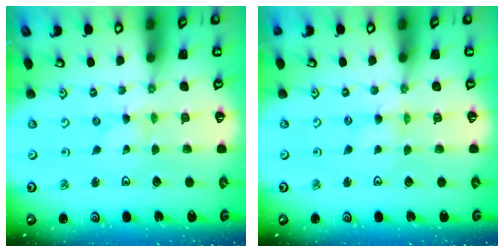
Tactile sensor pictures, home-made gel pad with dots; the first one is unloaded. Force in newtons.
{"total": 0.0}